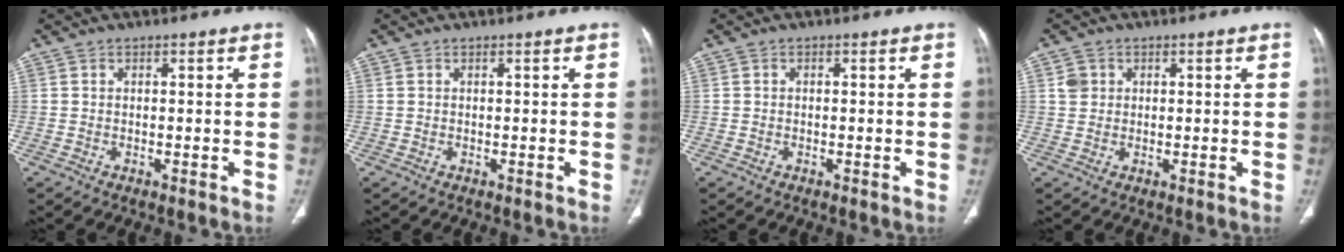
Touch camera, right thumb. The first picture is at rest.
{"total": 0.0}
{"total": 0.0}
{"total": 2.5, "force": [0.9, 2.2, 0.9], "torque": [-0.008, -0.001, 0.018]}